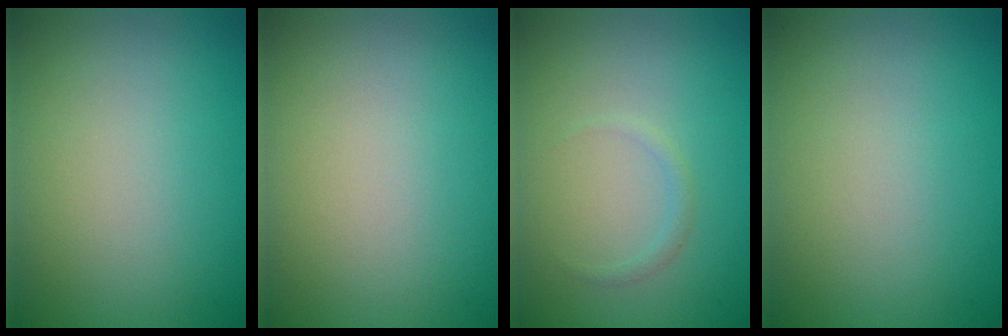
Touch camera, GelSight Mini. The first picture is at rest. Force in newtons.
{"total": 0.0}
{"total": 0.7, "press": 0.7, "slide": 0.1}
{"total": 0.0}